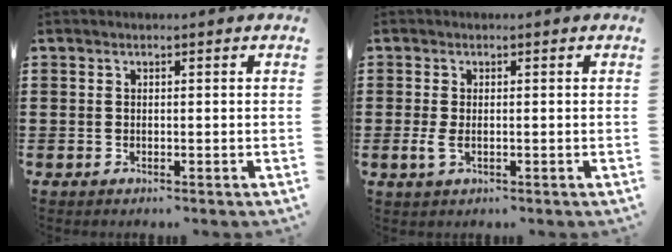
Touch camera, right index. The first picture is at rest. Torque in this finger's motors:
{"motor_torque": [0.35, 1.47, 0.00, 0.01]}